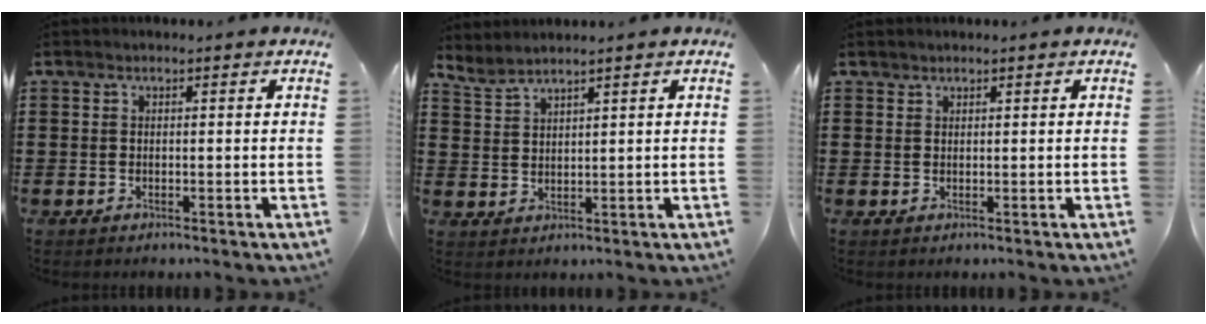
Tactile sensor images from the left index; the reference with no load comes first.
{"total": 2.4, "force": [2.3, 0.0, 0.5], "torque": [-0.017, -0.005, 0.045]}
{"total": 0.8, "force": [0.7, 0.2, 0.1], "torque": [-0.003, 0.000, 0.015]}